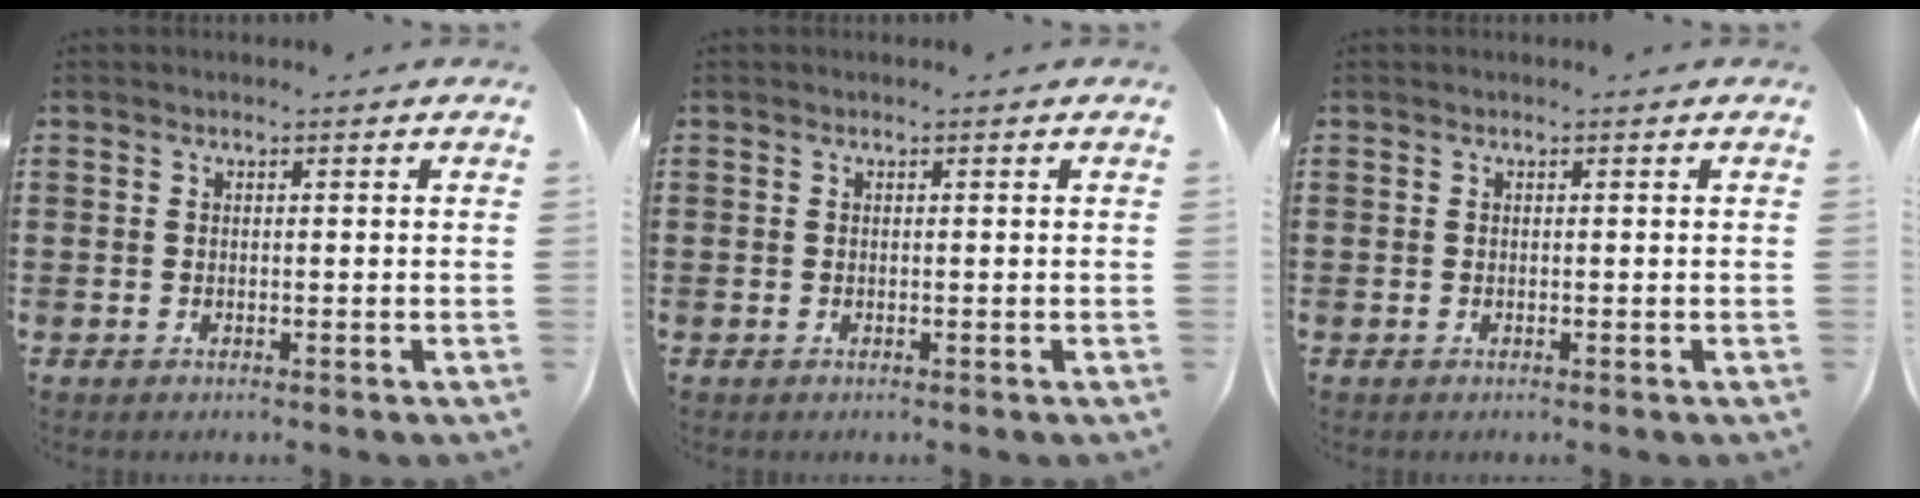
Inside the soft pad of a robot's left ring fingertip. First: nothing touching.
{"total": 0.0}
{"total": 0.0}